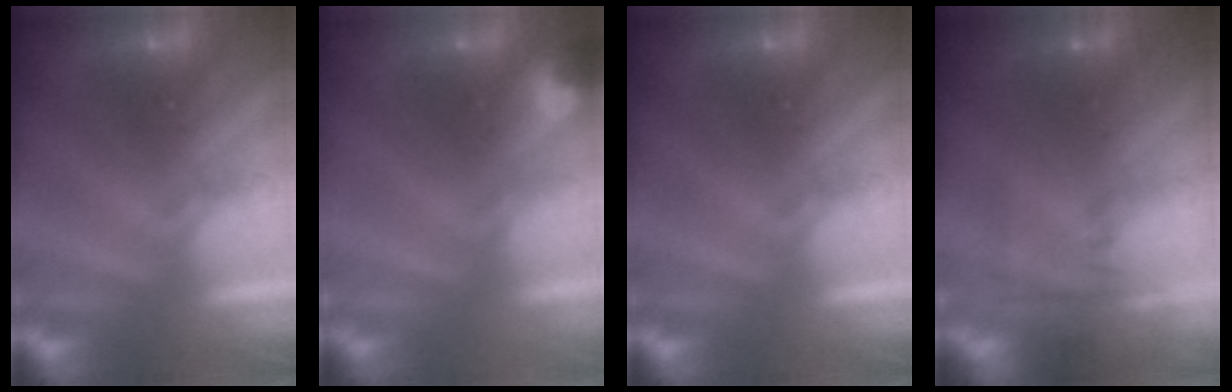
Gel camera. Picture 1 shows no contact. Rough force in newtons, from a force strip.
{"total": 2.9}
{"total": 0.0}
{"total": 7.7}